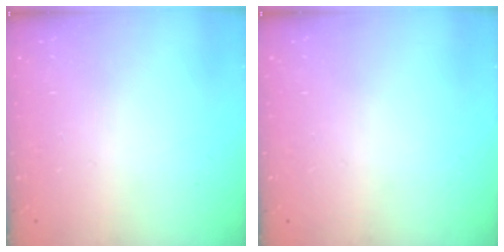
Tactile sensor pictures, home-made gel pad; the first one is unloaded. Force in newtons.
{"total": 0.0}